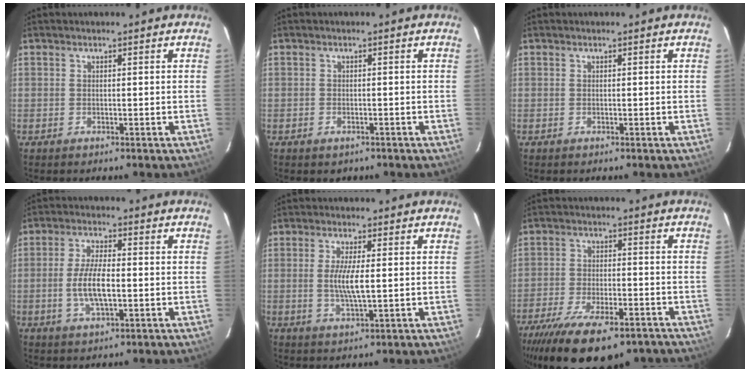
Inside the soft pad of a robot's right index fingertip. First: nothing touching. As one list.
[{"total": 1.6, "force": [-0.8, 1.3, 0.5], "torque": [-0.011, -0.001, -0.007]}, {"total": 0.0}, {"total": 7.6, "force": [-1.3, 2.7, 7.0], "torque": [-0.142, -0.003, -0.023]}, {"total": 5.5, "force": [0.0, 1.0, 5.4], "torque": [-0.105, -0.009, 0.000]}, {"total": 20.9, "force": [-15.2, 7.8, 12.1], "torque": [-0.241, -0.049, -0.225]}]